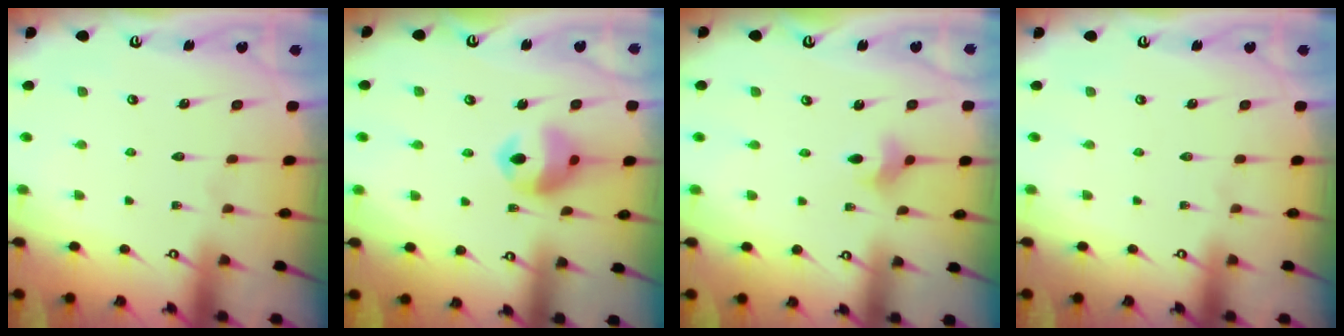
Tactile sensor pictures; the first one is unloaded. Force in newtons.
{"total": 11.7, "press": 11.7, "slide": 1.1}
{"total": 2.9, "press": 2.8, "slide": 0.8}
{"total": 0.0}